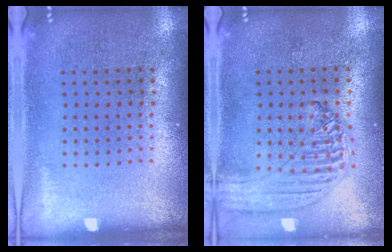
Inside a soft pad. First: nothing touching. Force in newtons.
{"total": 1.3, "press": 1.3, "slide": 0.2}